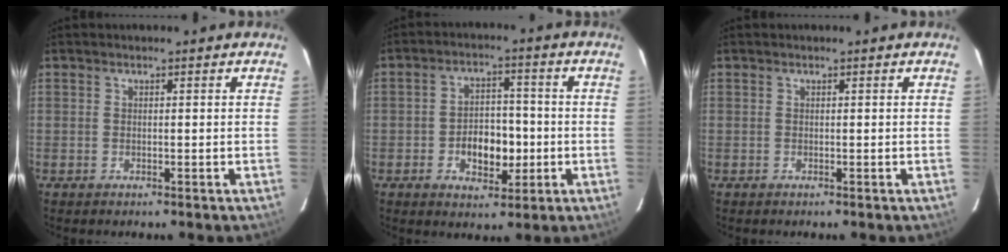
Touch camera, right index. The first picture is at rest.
{"total": 8.2, "force": [-2.3, 5.3, 5.9], "torque": [-0.114, 0.011, -0.029]}
{"total": 0.0}